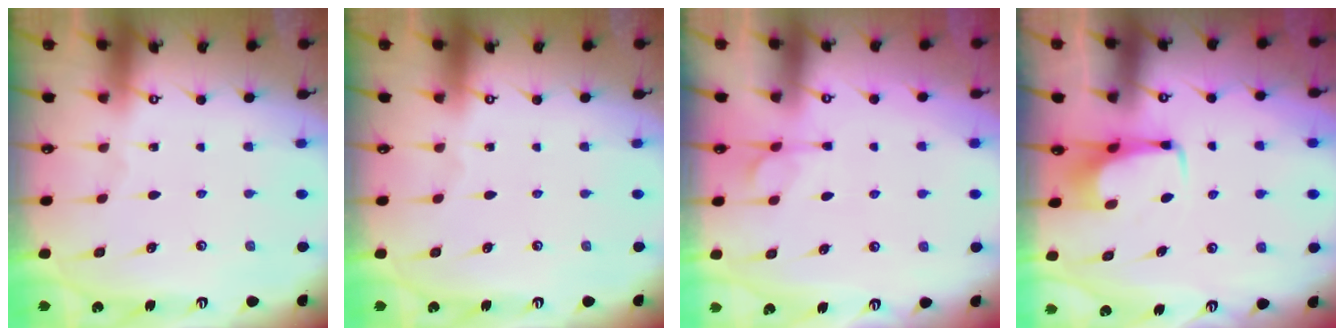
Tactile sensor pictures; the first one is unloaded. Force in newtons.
{"total": 0.0}
{"total": 1.6, "press": 0.8, "slide": 1.3}
{"total": 2.9, "press": 2.9, "slide": 0.4}